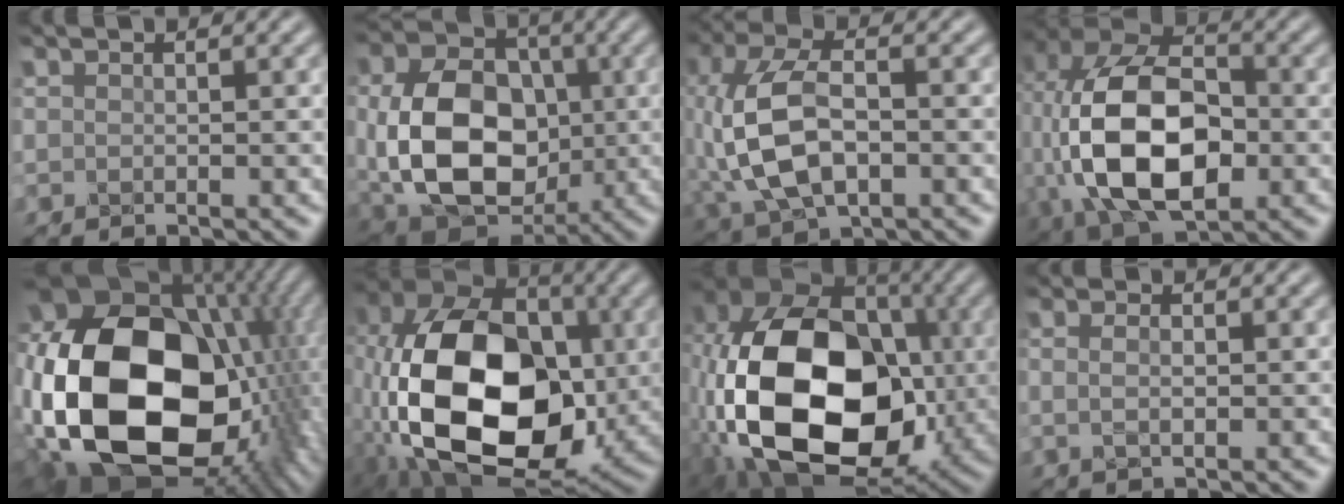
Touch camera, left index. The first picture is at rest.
{"total": 12.4, "force": [-1.5, 8.8, 8.7], "torque": [-0.177, -0.010, -0.032]}
{"total": 9.0, "force": [-1.5, 5.1, 7.2], "torque": [-0.170, 0.000, -0.031]}
{"total": 13.5, "force": [-1.9, 8.1, 10.7], "torque": [-0.223, -0.010, -0.038]}
{"total": 21.5, "force": [-1.5, 14.9, 15.5], "torque": [-0.344, -0.037, -0.004]}
{"total": 16.0, "force": [-2.7, 10.4, 11.9], "torque": [-0.229, -0.016, -0.055]}
{"total": 18.0, "force": [-3.4, 12.1, 12.9], "torque": [-0.256, -0.021, -0.067]}
{"total": 1.2, "force": [-0.3, 0.4, 1.1], "torque": [-0.023, -0.001, -0.002]}